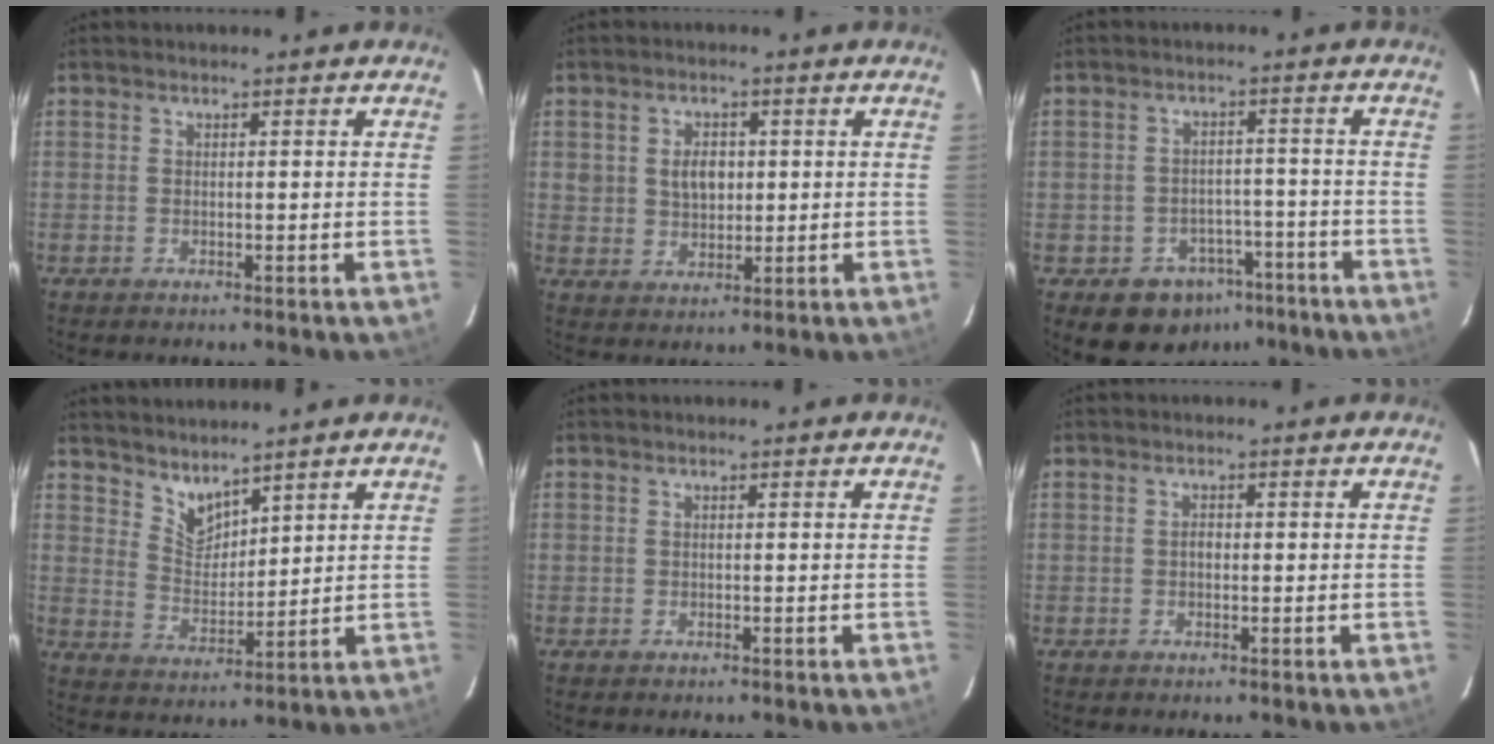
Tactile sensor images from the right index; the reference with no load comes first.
{"total": 5.0, "force": [1.1, 3.8, 3.0], "torque": [-0.052, 0.008, 0.026]}
{"total": 8.7, "force": [-5.2, 6.6, 2.3], "torque": [-0.047, 0.031, -0.049]}
{"total": 6.0, "force": [5.2, 2.3, 1.9], "torque": [-0.026, -0.001, 0.104]}
{"total": 0.0}
{"total": 1.1, "force": [-0.1, 0.8, 0.7], "torque": [-0.012, 0.006, -0.003]}